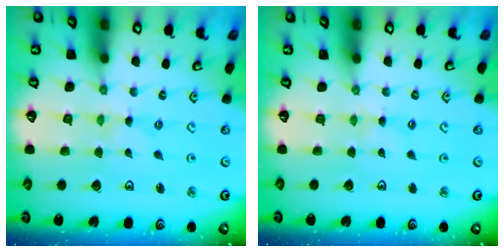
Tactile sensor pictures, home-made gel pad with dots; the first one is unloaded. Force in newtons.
{"total": 1.7, "press": 1.6, "slide": 0.4}